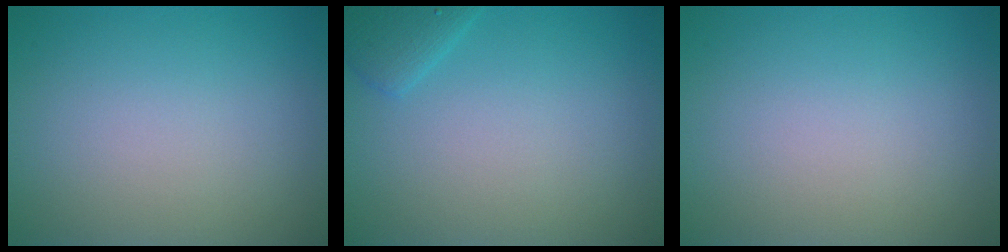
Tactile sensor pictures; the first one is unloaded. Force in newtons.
{"total": 1.8, "press": 1.8, "slide": 0.1}
{"total": 0.0}